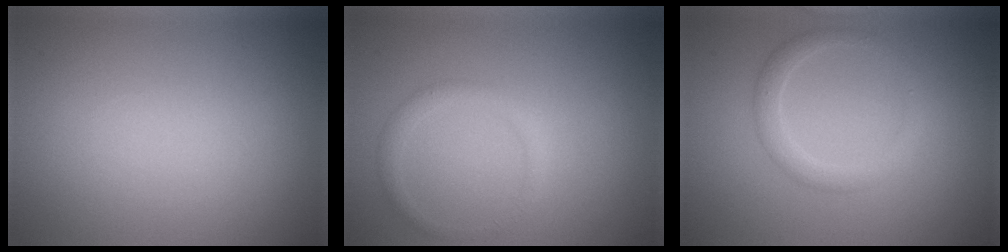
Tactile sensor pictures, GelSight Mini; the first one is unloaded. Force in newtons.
{"total": 1.4, "press": 1.4, "slide": 0.0}
{"total": 2.0, "press": 2.0, "slide": 0.0}